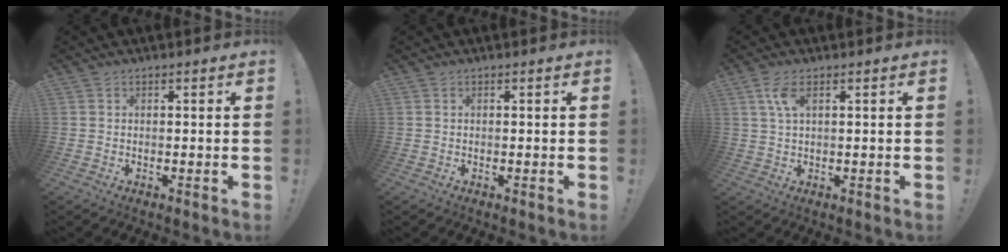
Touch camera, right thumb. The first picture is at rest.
{"total": 0.0}
{"total": 4.7, "force": [1.8, 1.8, 3.9], "torque": [-0.073, 0.001, 0.031]}